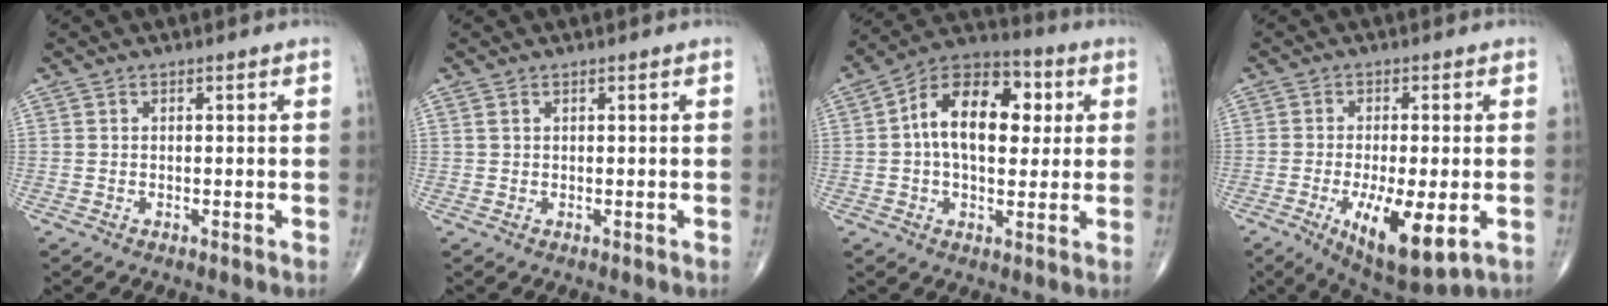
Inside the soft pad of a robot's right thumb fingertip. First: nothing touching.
{"total": 0.6, "force": [0.5, 0.2, 0.4], "torque": [-0.009, 0.008, 0.012]}
{"total": 16.1, "force": [2.6, 9.6, 12.6], "torque": [-0.170, 0.020, 0.031]}
{"total": 12.5, "force": [-3.8, 4.0, 11.2], "torque": [-0.183, -0.019, -0.052]}